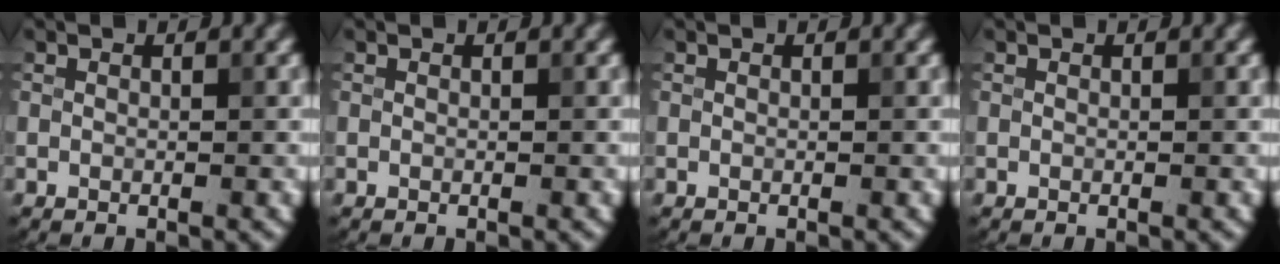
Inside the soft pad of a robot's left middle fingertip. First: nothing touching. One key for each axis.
{"total": 0.0}
{"total": 0.0}
{"total": 0.0}